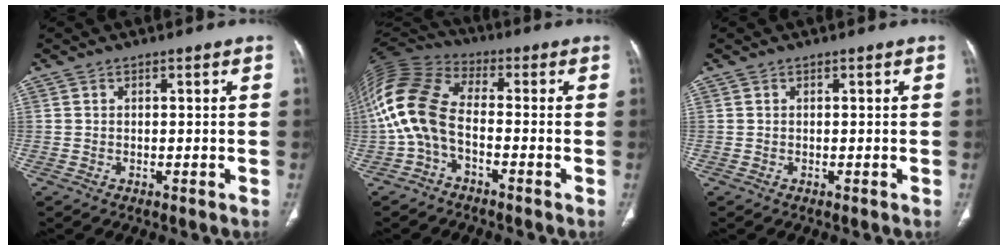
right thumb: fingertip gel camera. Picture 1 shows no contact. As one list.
[{"total": 14.3, "force": [-2.6, 8.6, 11.1], "torque": [-0.240, 0.044, -0.058]}, {"total": 0.0}]